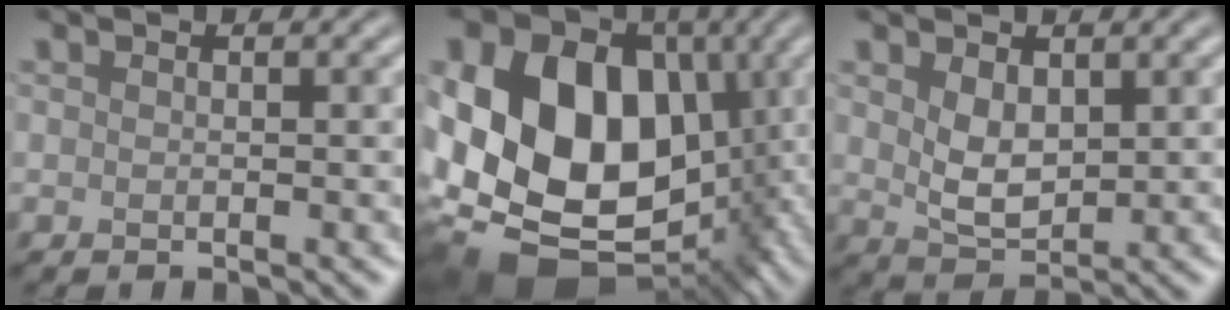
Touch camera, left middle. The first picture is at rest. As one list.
[{"total": 20.3, "force": [-0.6, 15.0, 13.7], "torque": [-0.238, 0.010, -0.016]}, {"total": 3.3, "force": [1.0, 2.0, 2.5], "torque": [-0.057, -0.004, 0.026]}]